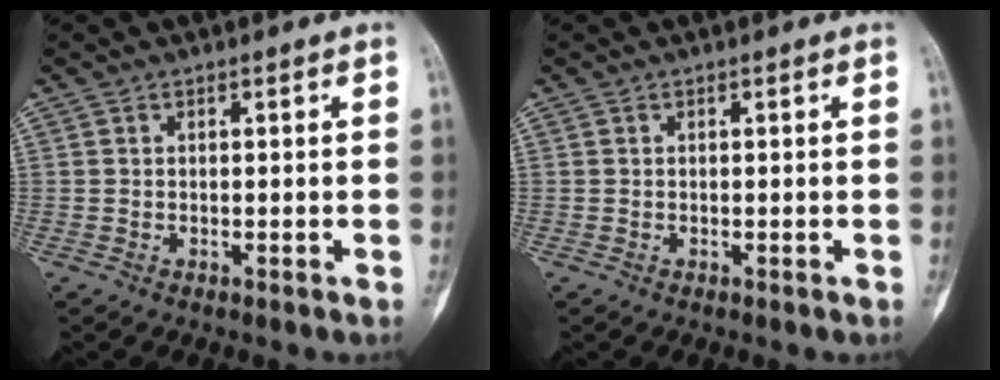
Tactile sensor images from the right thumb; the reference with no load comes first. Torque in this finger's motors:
{"motor_torque": [0.00, 0.00, 0.00, -0.01, 0.00]}